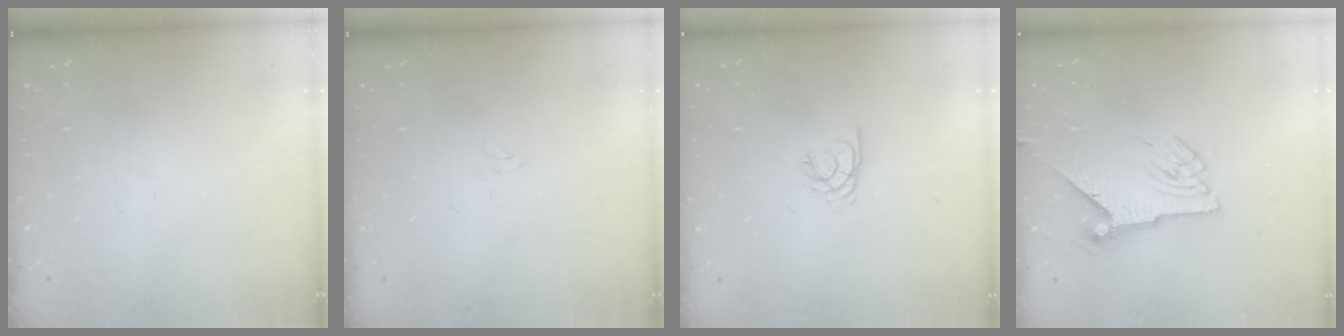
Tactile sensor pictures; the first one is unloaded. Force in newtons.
{"total": 4.6, "press": 4.6, "slide": 0.4}
{"total": 2.8, "press": 2.7, "slide": 0.3}
{"total": 7.7, "press": 7.7, "slide": 0.2}